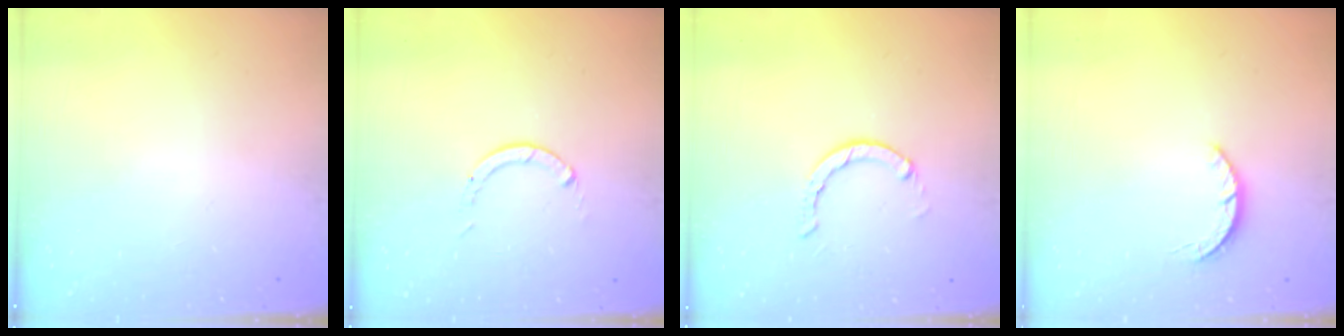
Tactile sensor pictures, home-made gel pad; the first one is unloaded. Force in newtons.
{"total": 0.0}
{"total": 2.8, "press": 2.7, "slide": 0.4}
{"total": 2.2, "press": 2.2, "slide": 0.4}